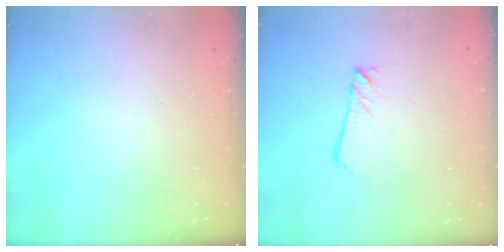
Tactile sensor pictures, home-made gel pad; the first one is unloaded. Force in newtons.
{"total": 1.9, "press": 1.9, "slide": 0.2}